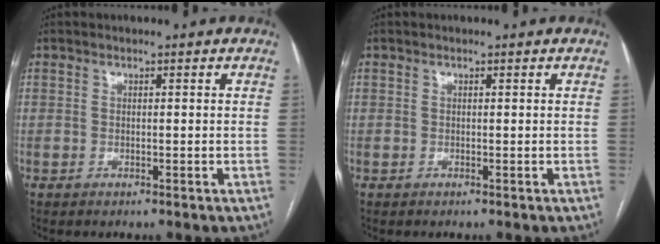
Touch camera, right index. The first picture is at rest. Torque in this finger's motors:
{"motor_torque": [-0.05, 0.03, -0.02, 0.00]}